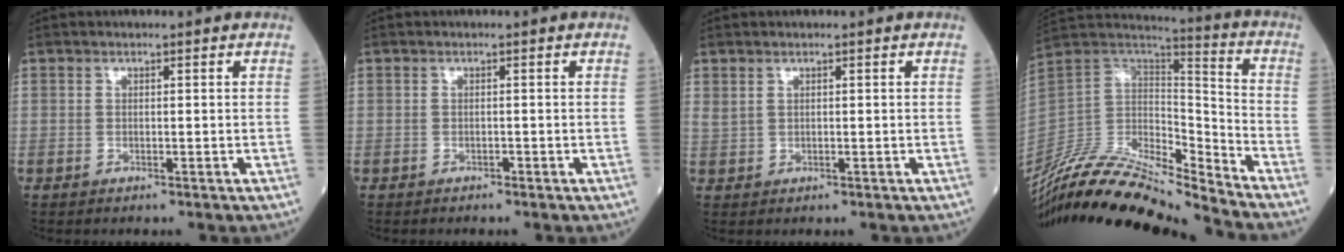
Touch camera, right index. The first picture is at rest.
{"total": 0.0}
{"total": 1.0, "force": [0.7, 0.4, 0.6], "torque": [-0.018, 0.007, 0.022]}
{"total": 22.1, "force": [-20.4, 1.6, 8.4], "torque": [-0.181, 0.016, -0.363]}